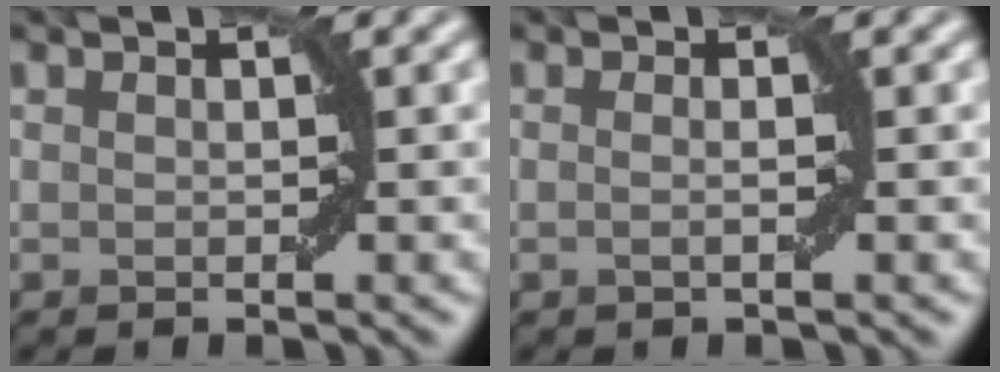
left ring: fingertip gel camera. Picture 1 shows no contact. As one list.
[{"total": 1.4, "force": [0.0, 0.4, 1.3], "torque": [-0.010, -0.008, -0.013]}]